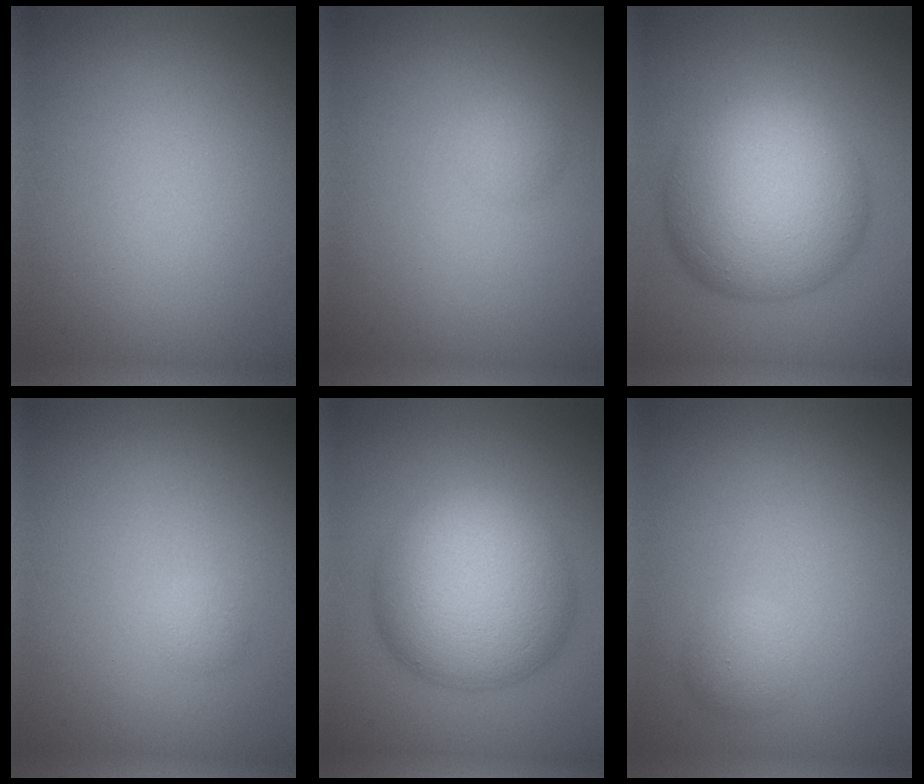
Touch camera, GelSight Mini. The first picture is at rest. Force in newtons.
{"total": 1.3, "press": 1.3, "slide": 0.0}
{"total": 12.4, "press": 12.4, "slide": 0.2}
{"total": 0.7, "press": 0.7, "slide": 0.0}
{"total": 11.1, "press": 11.1, "slide": 0.3}
{"total": 1.4, "press": 1.4, "slide": 0.1}